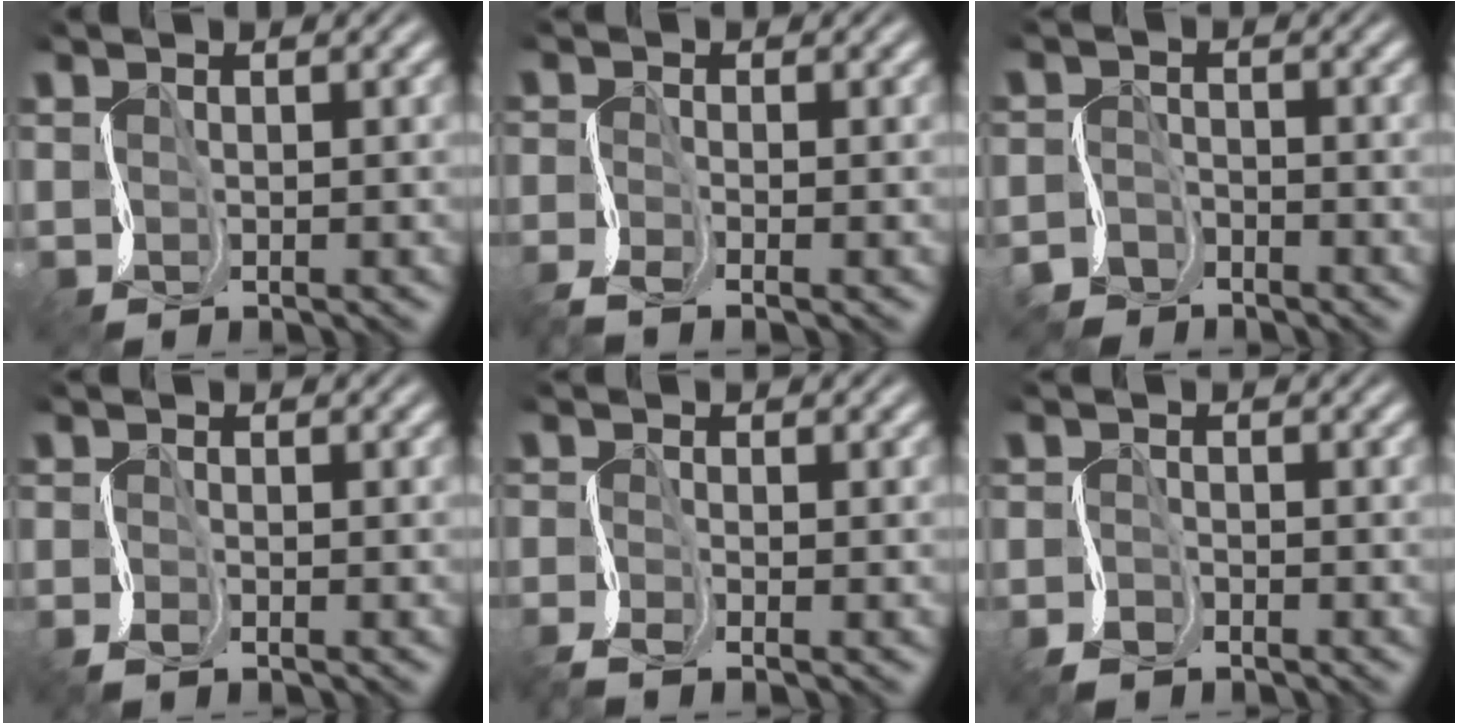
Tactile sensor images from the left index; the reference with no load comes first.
{"total": 2.7, "force": [-2.2, 0.3, 1.5], "torque": [-0.036, -0.008, -0.054]}
{"total": 3.3, "force": [-3.0, 1.4, 0.1], "torque": [-0.004, -0.003, -0.066]}
{"total": 1.4, "force": [-1.3, 0.1, 0.5], "torque": [-0.020, -0.003, -0.034]}
{"total": 2.3, "force": [-1.9, 0.2, 1.2], "torque": [-0.031, -0.008, -0.047]}
{"total": 2.1, "force": [-1.9, 0.7, 0.4], "torque": [-0.013, 0.002, -0.047]}